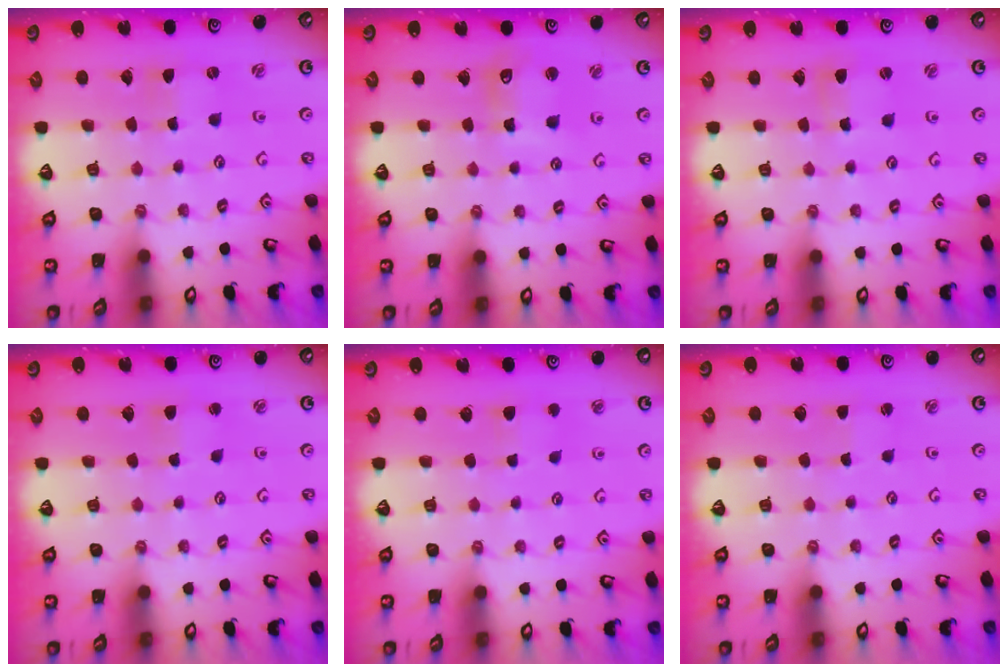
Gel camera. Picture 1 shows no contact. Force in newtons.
{"total": 8.2, "press": 8.0, "slide": 1.6}
{"total": 2.5, "press": 2.5, "slide": 0.3}
{"total": 2.7, "press": 2.7, "slide": 0.3}
{"total": 3.1, "press": 3.1, "slide": 0.5}
{"total": 1.3, "press": 1.3, "slide": 0.2}